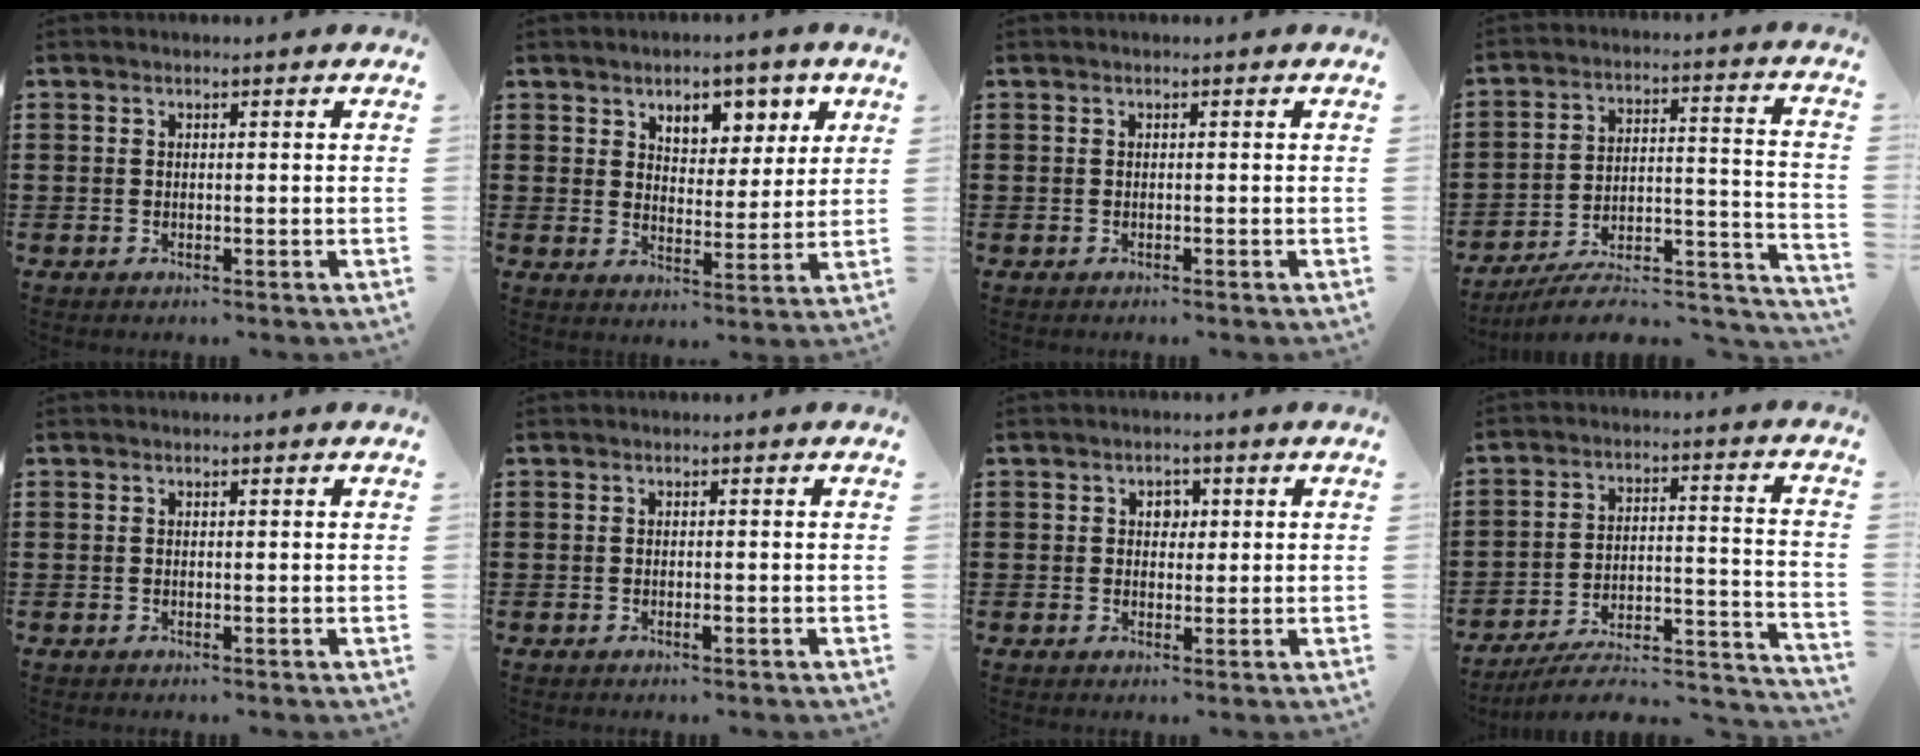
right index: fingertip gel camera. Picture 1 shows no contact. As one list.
[{"total": 5.7, "force": [3.6, 3.7, 2.4], "torque": [-0.045, -0.005, 0.058]}, {"total": 0.0}, {"total": 8.4, "force": [-7.2, 2.1, 3.6], "torque": [-0.050, 0.013, -0.137]}, {"total": 0.0}, {"total": 0.8, "force": [-0.3, 0.2, 0.7], "torque": [-0.012, -0.004, -0.005]}, {"total": 2.1, "force": [0.6, 1.7, 1.1], "torque": [-0.027, 0.010, 0.008]}, {"total": 6.1, "force": [-5.2, 1.4, 2.8], "torque": [-0.049, -0.003, -0.104]}]